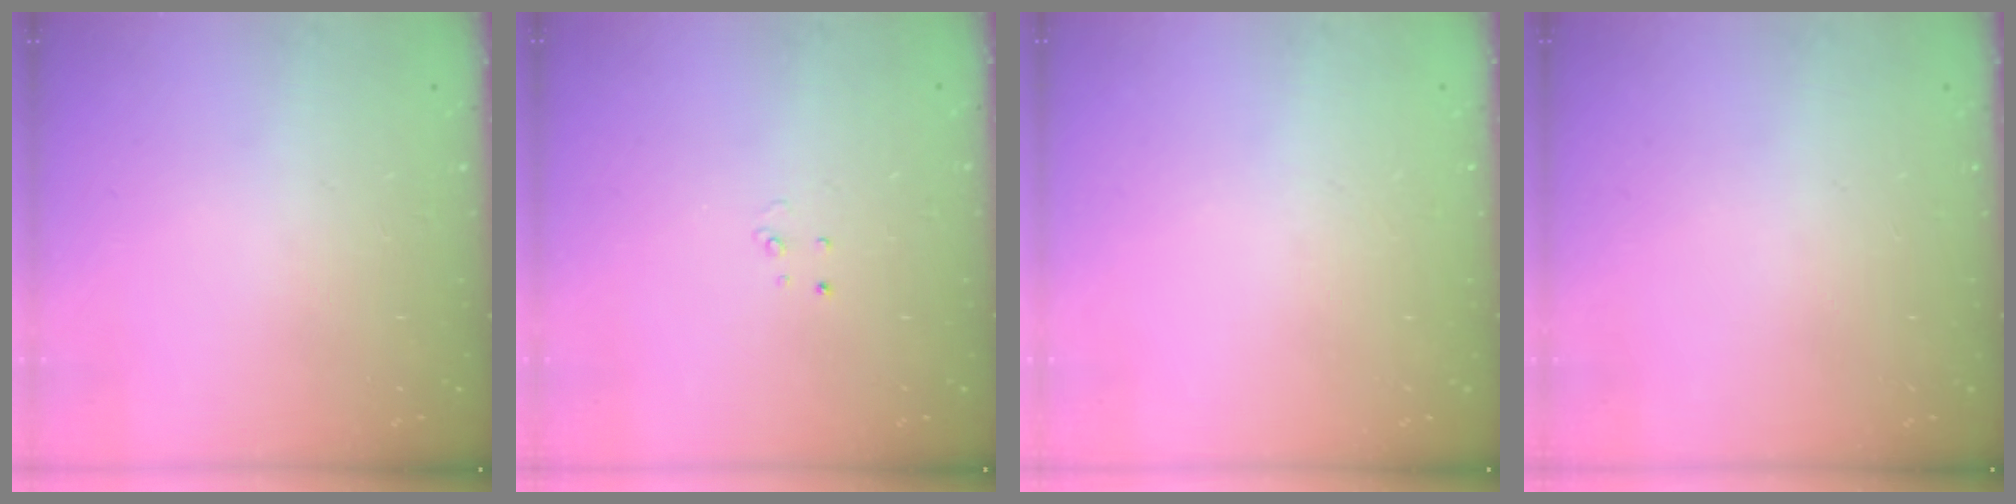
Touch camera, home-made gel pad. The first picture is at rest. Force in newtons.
{"total": 2.6, "press": 2.6, "slide": 0.2}
{"total": 0.0}
{"total": 0.0}